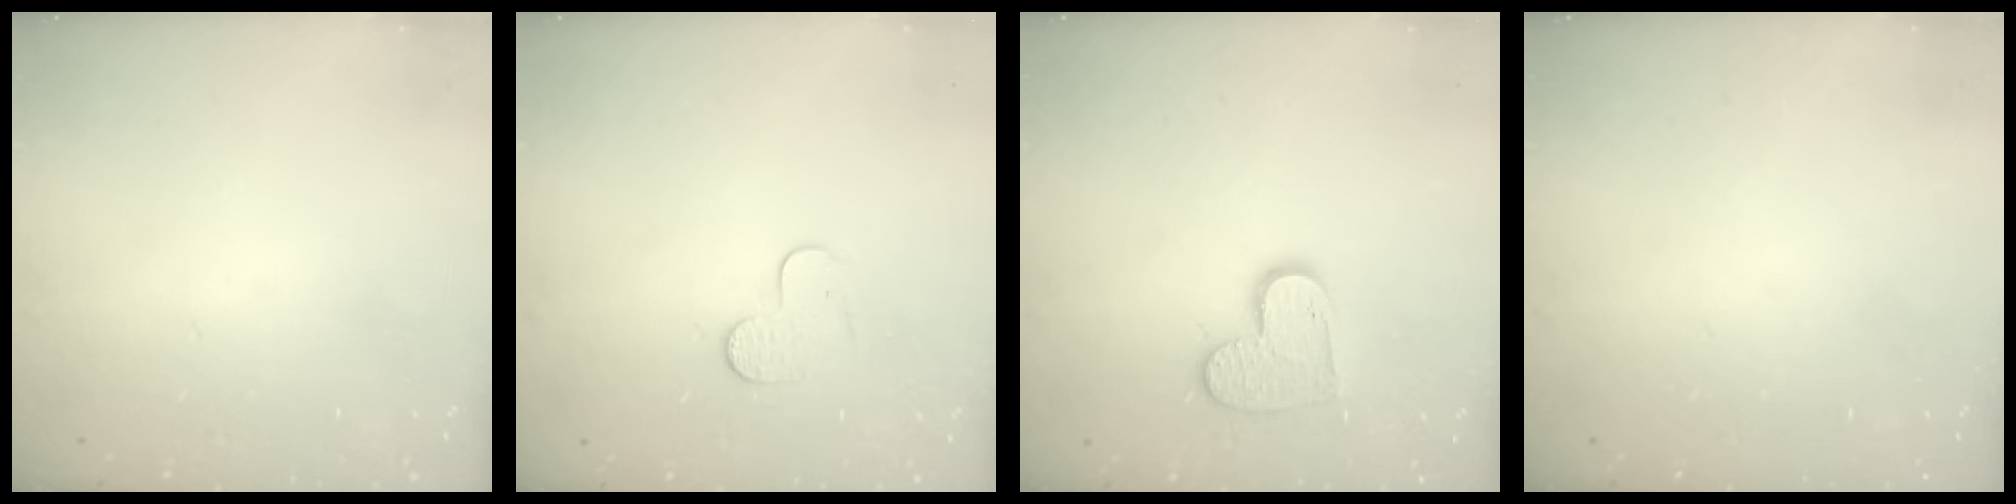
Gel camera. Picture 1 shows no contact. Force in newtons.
{"total": 6.2, "press": 6.1, "slide": 0.6}
{"total": 10.0, "press": 10.0, "slide": 0.9}
{"total": 0.0}